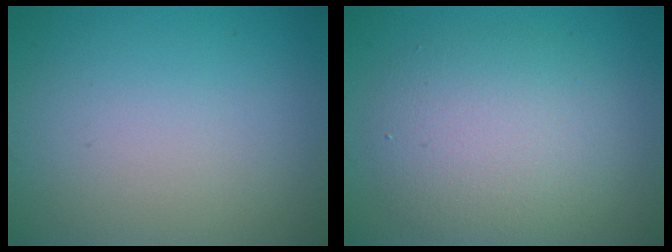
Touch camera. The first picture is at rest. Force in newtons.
{"total": 5.7, "press": 5.7, "slide": 0.2}